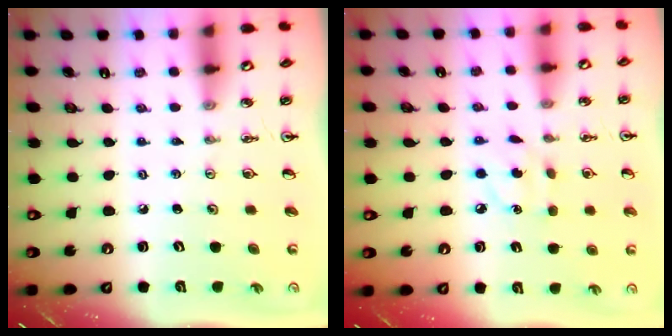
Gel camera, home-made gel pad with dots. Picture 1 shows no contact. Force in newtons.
{"total": 4.1, "press": 4.1, "slide": 0.6}